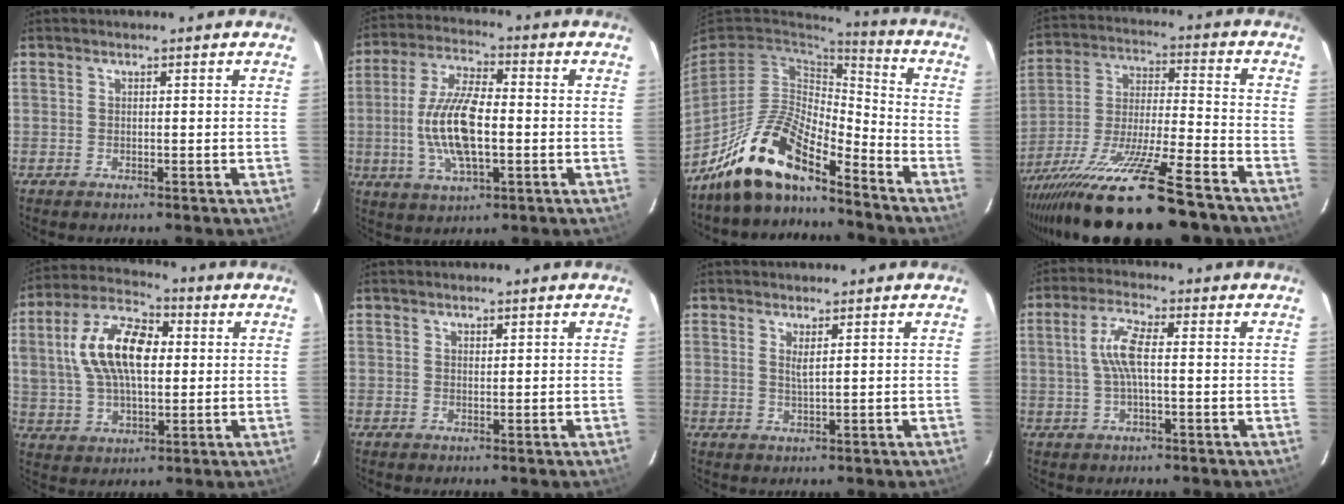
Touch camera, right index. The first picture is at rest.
{"total": 13.2, "force": [-1.7, 4.9, 12.1], "torque": [-0.248, 0.002, -0.031]}
{"total": 14.9, "force": [-11.8, 4.4, 8.0], "torque": [-0.170, -0.003, -0.223]}
{"total": 22.3, "force": [-17.5, 2.5, 13.7], "torque": [-0.269, -0.059, -0.286]}
{"total": 15.8, "force": [2.5, 8.7, 12.9], "torque": [-0.259, 0.024, 0.043]}
{"total": 0.7, "force": [0.5, 0.3, 0.3], "torque": [-0.004, 0.001, 0.010]}
{"total": 1.8, "force": [0.9, 0.1, 1.6], "torque": [-0.030, -0.003, 0.014]}
{"total": 6.2, "force": [0.1, 1.4, 6.0], "torque": [-0.123, 0.009, 0.003]}